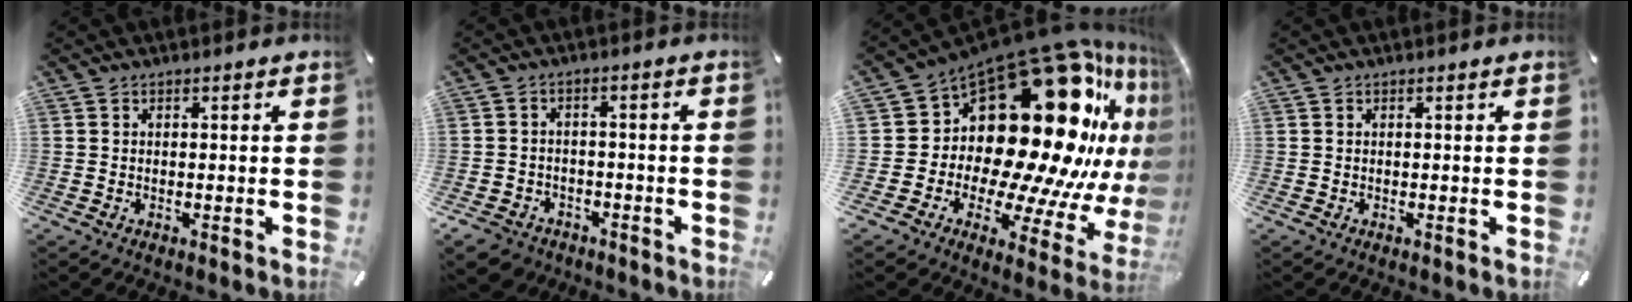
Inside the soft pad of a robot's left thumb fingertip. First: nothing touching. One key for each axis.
{"total": 5.2, "fx": -3.5, "fy": 3.5, "fz": 1.4, "tx": -0.038, "ty": 0.016, "tz": -0.071}
{"total": 30.7, "fx": 10.7, "fy": 17.1, "fz": 23.2, "tx": -0.307, "ty": -0.169, "tz": 0.226}
{"total": 0.0}